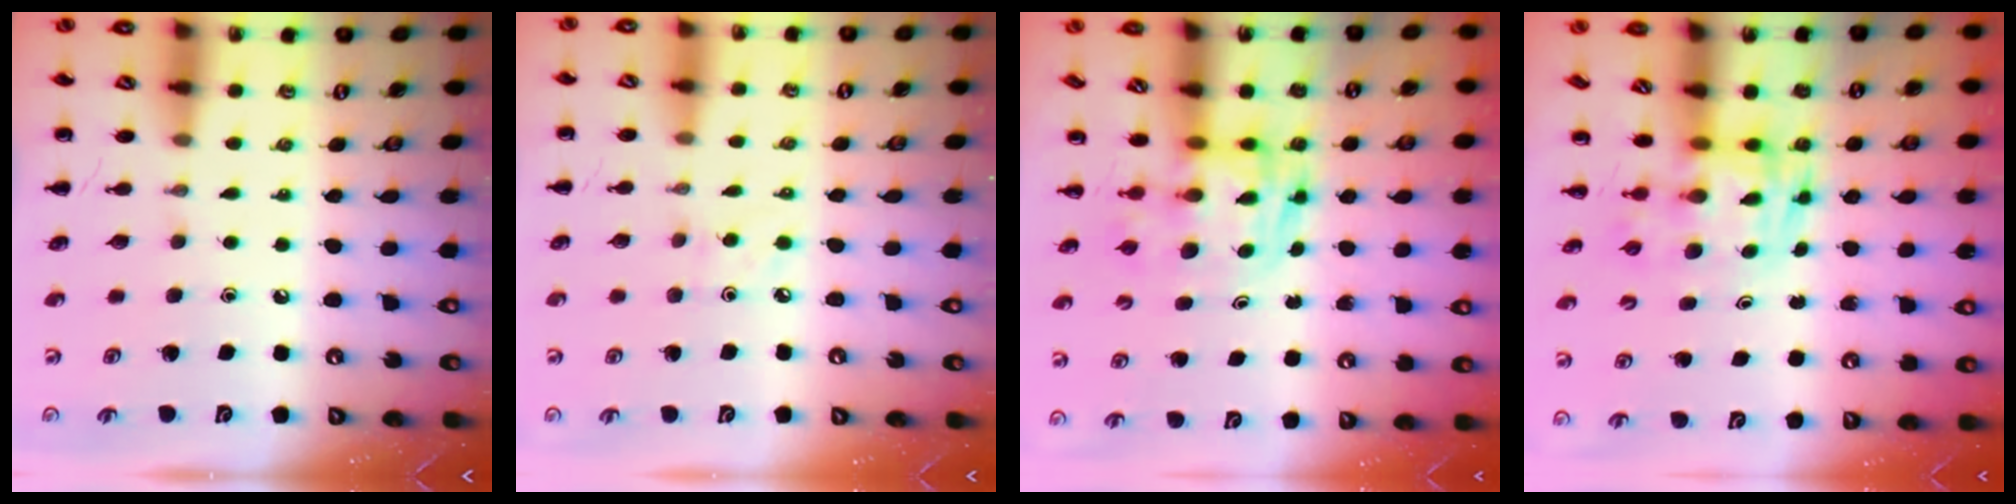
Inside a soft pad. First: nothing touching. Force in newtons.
{"total": 2.8, "press": 2.7, "slide": 1.0}
{"total": 2.7, "press": 2.7, "slide": 0.5}
{"total": 3.6, "press": 3.5, "slide": 0.6}